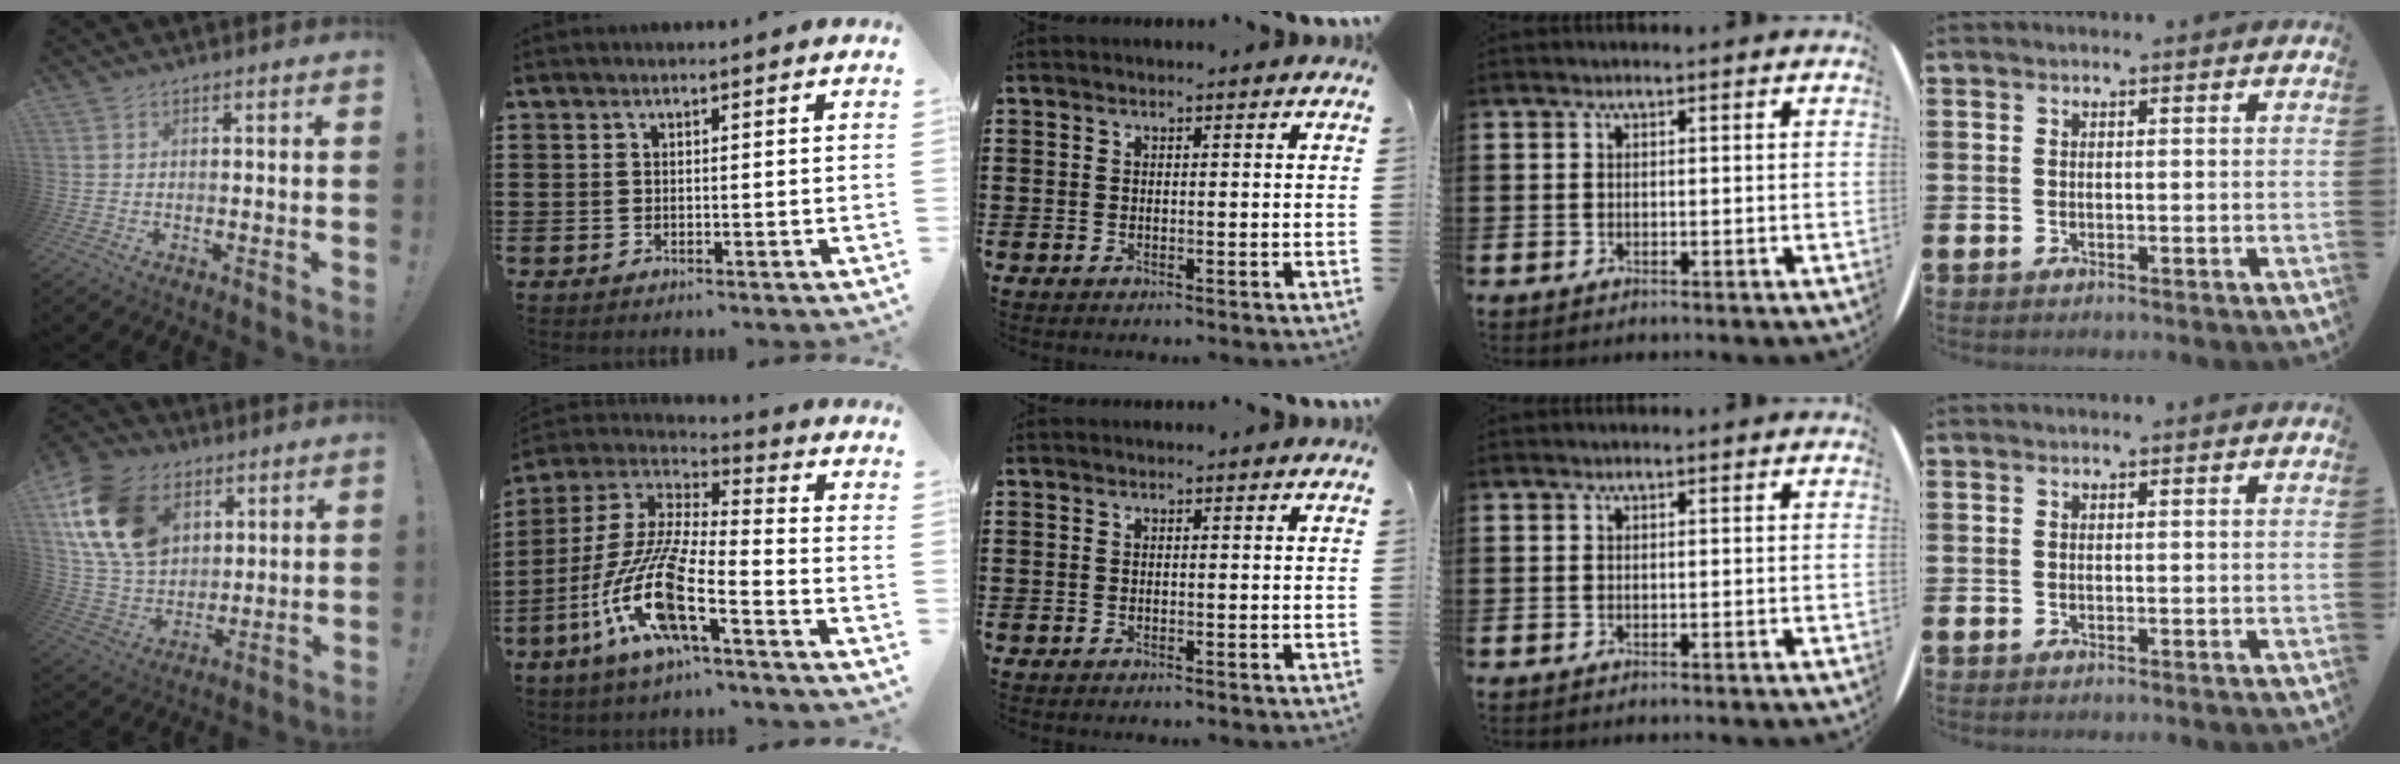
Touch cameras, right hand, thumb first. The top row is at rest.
{"thumb": {"total": 20.5, "force": [8.2, 14.4, 12.0], "torque": [-0.228, -0.026, 0.157]}, "index": {"total": 13.4, "force": [-7.6, 2.1, 10.8], "torque": [-0.247, -0.019, -0.156]}}